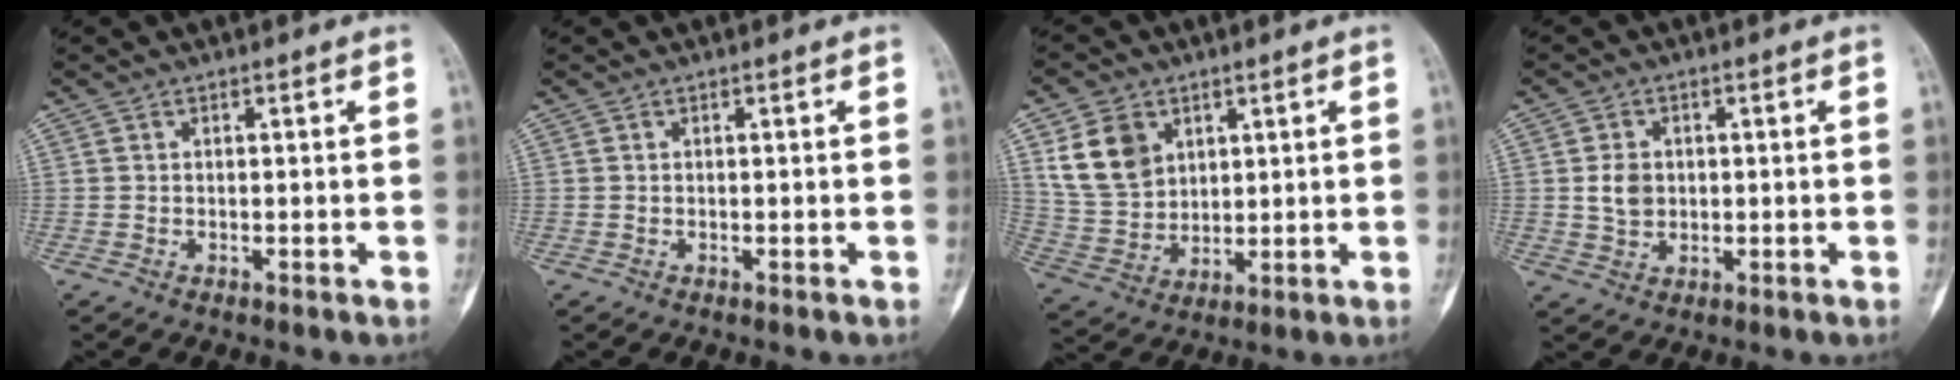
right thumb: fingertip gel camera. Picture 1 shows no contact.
{"total": 0.0}
{"total": 11.1, "force": [4.6, 8.4, 5.7], "torque": [-0.087, -0.018, 0.102]}
{"total": 4.3, "force": [0.4, 3.5, 2.6], "torque": [-0.033, -0.002, 0.010]}